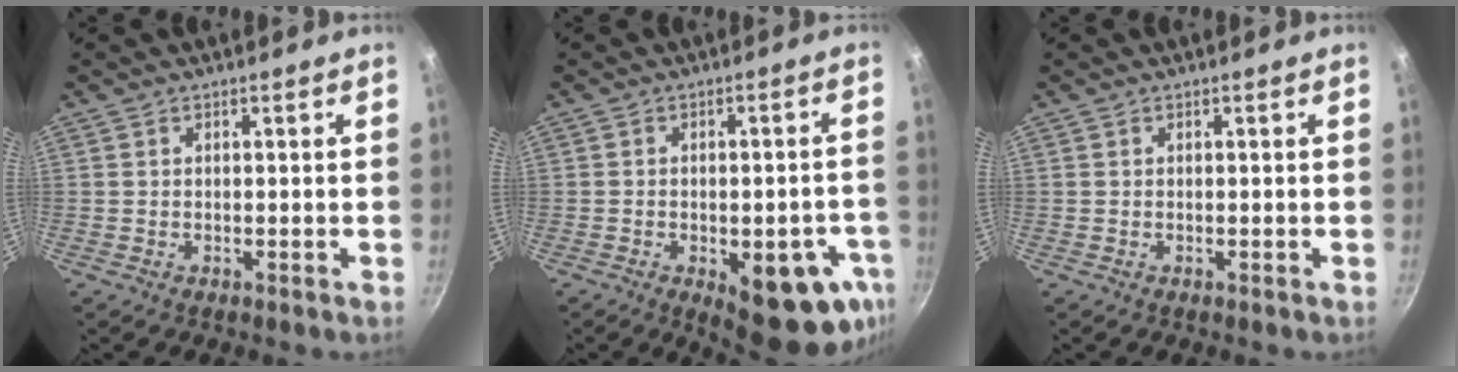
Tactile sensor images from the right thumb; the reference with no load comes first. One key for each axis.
{"total": 16.1, "fx": -5.9, "fy": 7.0, "fz": 13.2, "tx": -0.112, "ty": 0.008, "tz": -0.070}
{"total": 0.0}